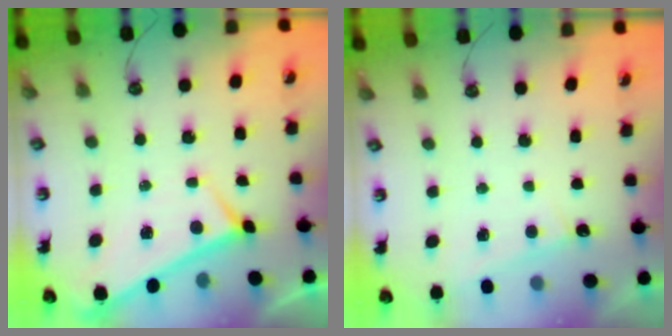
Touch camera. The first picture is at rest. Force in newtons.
{"total": 0.9, "press": 0.9, "slide": 0.1}